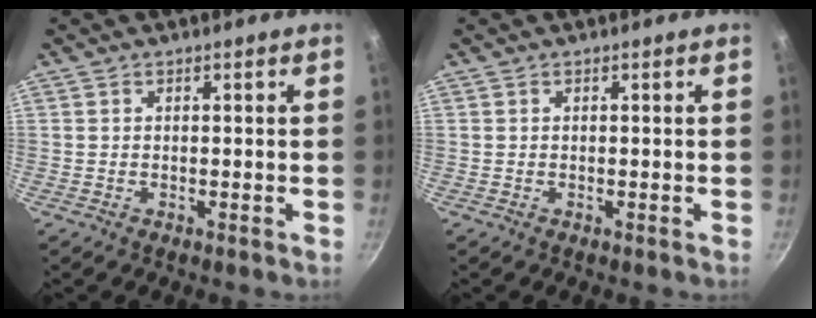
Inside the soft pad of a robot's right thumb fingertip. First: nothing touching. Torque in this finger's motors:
{"motor_torque": [-0.05, -0.05, 0.03, -0.03, 0.03]}